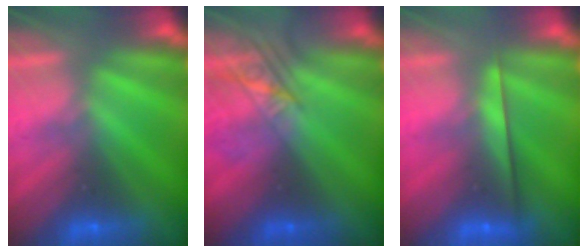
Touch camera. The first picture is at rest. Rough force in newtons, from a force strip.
{"total": 2.4}
{"total": 2.2}